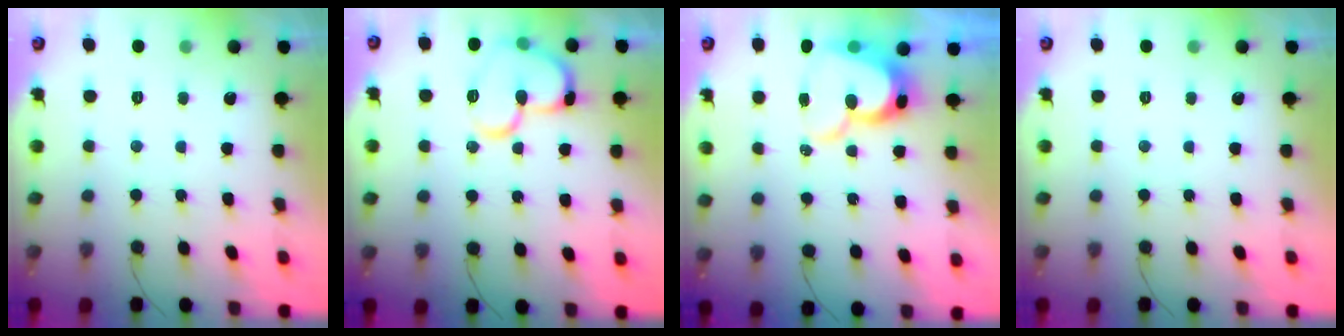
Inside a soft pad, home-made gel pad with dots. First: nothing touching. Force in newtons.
{"total": 15.2, "press": 15.0, "slide": 2.1}
{"total": 13.2, "press": 13.1, "slide": 1.1}
{"total": 0.0}